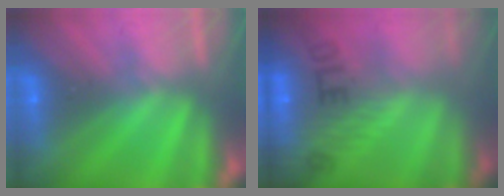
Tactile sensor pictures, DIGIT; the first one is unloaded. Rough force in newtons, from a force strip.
{"total": 7.7}